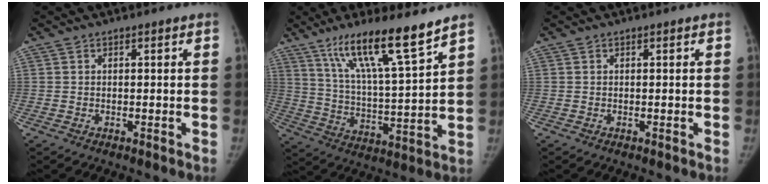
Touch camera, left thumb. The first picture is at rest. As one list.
[{"total": 15.6, "force": [11.0, 1.4, 11.0], "torque": [-0.182, -0.060, 0.197]}, {"total": 0.0}]